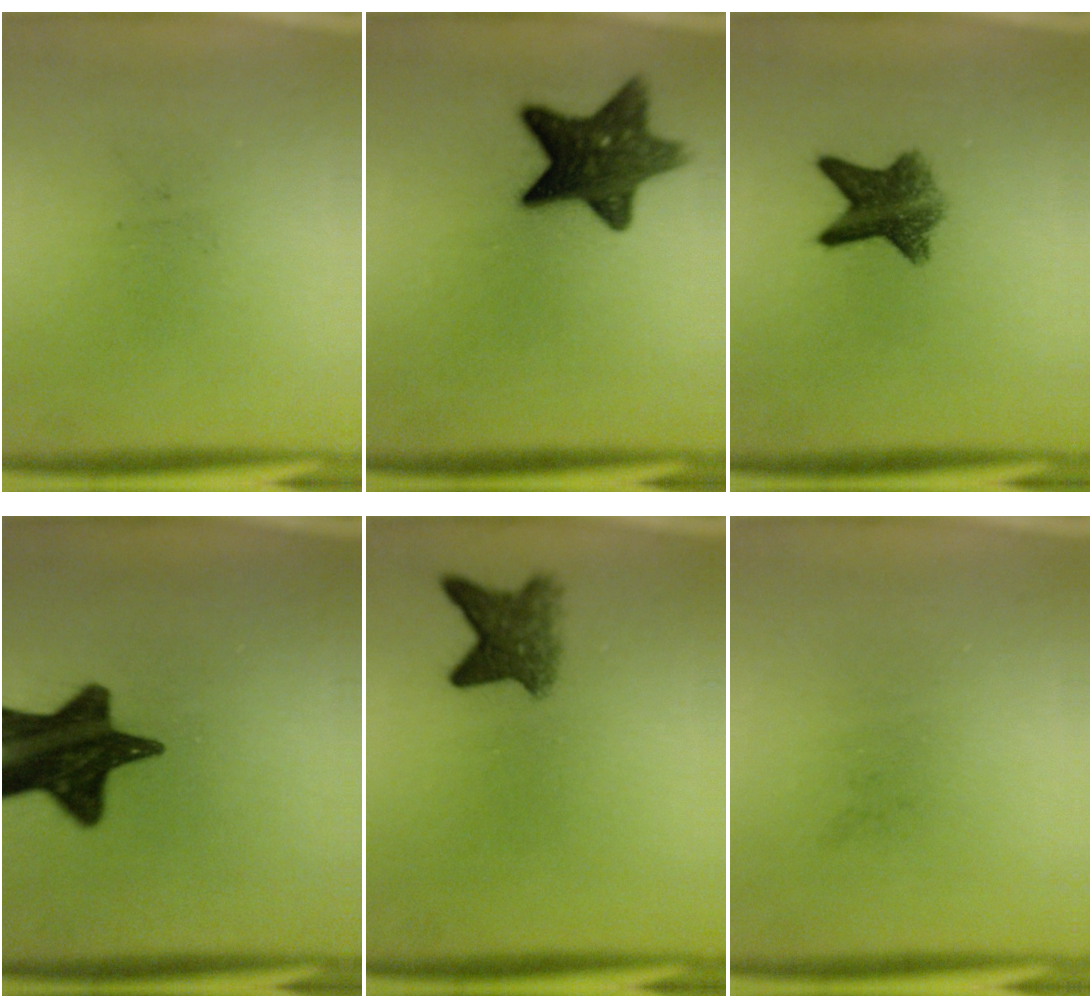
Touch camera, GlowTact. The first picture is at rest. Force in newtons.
{"total": 12.0}
{"total": 7.5}
{"total": 16.6}
{"total": 4.9}
{"total": 0.0}